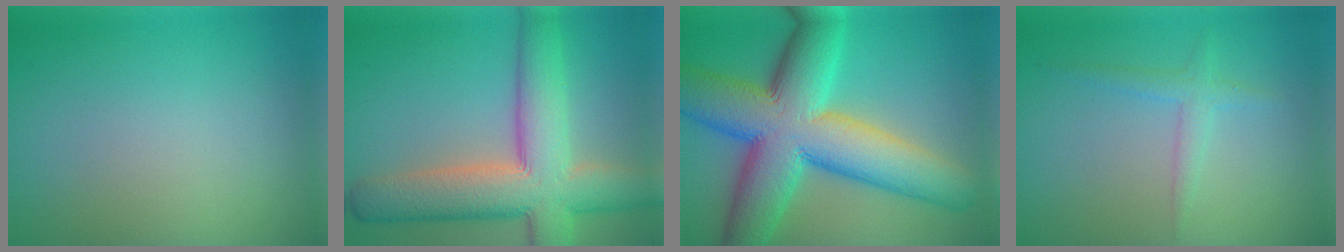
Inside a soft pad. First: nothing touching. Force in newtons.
{"total": 10.6, "press": 10.6, "slide": 0.6}
{"total": 14.6, "press": 14.6, "slide": 0.3}
{"total": 1.7, "press": 1.7, "slide": 0.1}